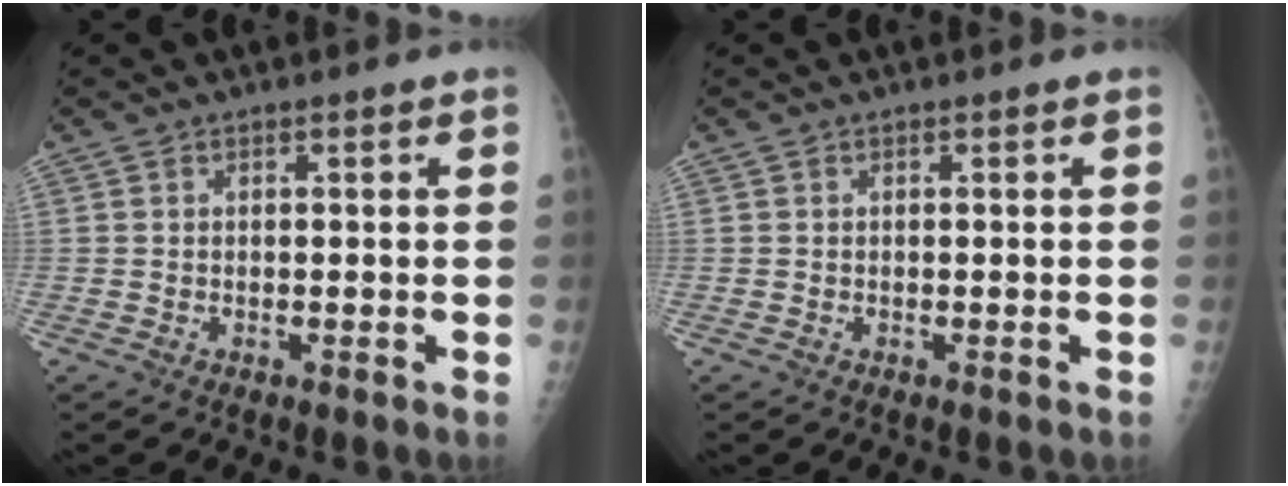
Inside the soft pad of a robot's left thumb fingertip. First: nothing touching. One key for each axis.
{"total": 0.0}